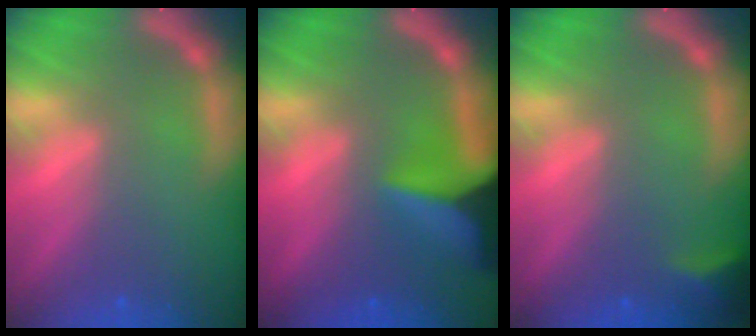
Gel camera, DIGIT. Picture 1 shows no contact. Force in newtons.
{"total": 10.0}
{"total": 2.4}